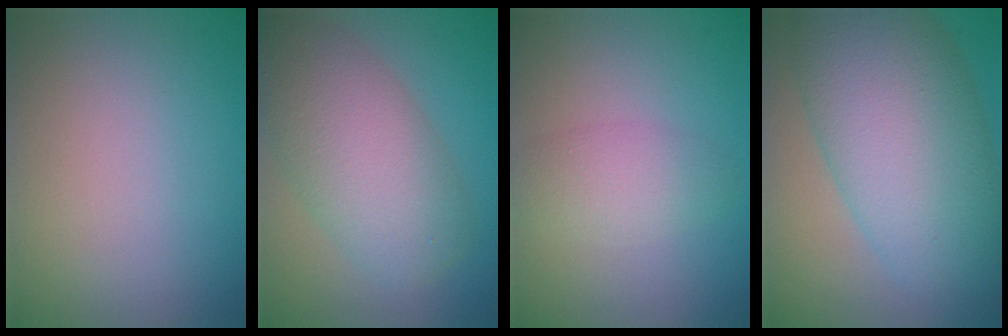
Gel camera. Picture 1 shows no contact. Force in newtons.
{"total": 7.9, "press": 7.9, "slide": 0.2}
{"total": 2.8, "press": 2.8, "slide": 0.1}
{"total": 11.8, "press": 11.8, "slide": 0.2}